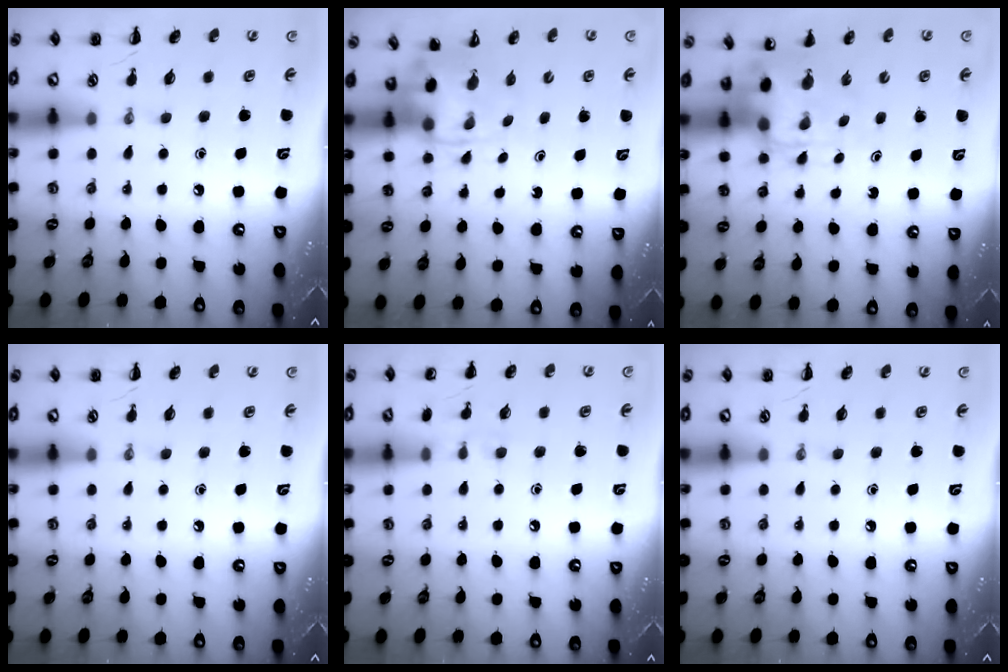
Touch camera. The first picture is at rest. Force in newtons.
{"total": 3.5, "press": 3.4, "slide": 0.8}
{"total": 5.6, "press": 5.4, "slide": 1.4}
{"total": 0.0}
{"total": 6.1, "press": 5.8, "slide": 2.0}
{"total": 0.0}